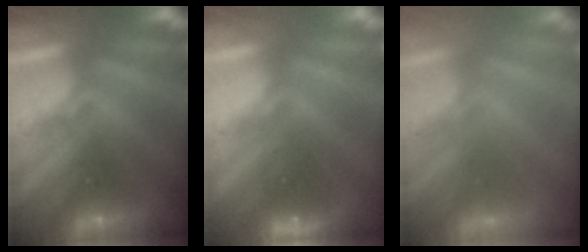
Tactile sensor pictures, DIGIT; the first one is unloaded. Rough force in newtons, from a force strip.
{"total": 3.7}
{"total": 8.6}